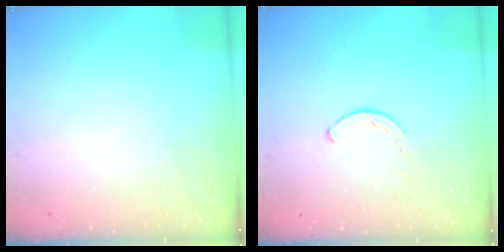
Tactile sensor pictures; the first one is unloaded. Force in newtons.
{"total": 1.9, "press": 1.8, "slide": 0.3}